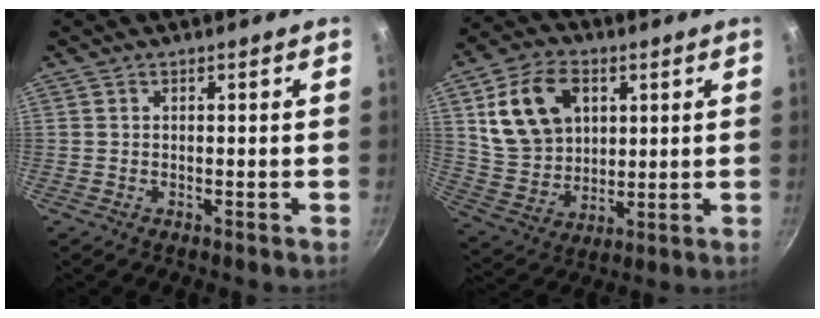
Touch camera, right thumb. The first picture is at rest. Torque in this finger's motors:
{"motor_torque": [-0.38, 0.93, 0.51, 0.63, 0.31]}